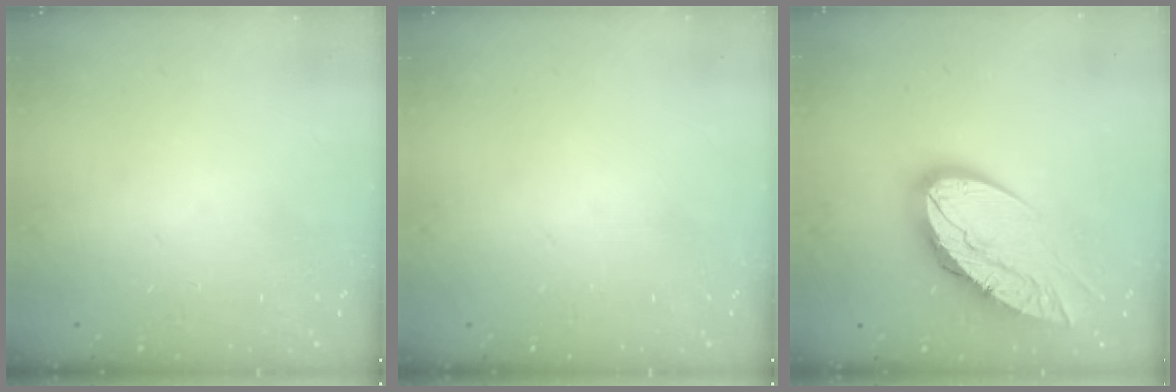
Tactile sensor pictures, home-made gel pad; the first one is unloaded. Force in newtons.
{"total": 0.0}
{"total": 19.3, "press": 19.1, "slide": 2.1}